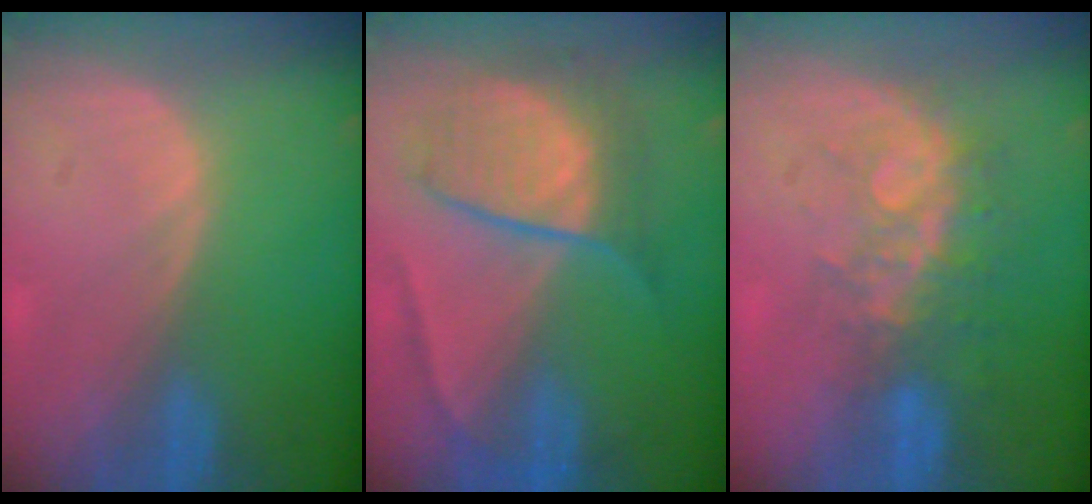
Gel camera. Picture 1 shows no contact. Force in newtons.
{"total": 7.9, "press": 7.9, "slide": 0.6}
{"total": 8.4, "press": 7.0, "slide": 4.7}